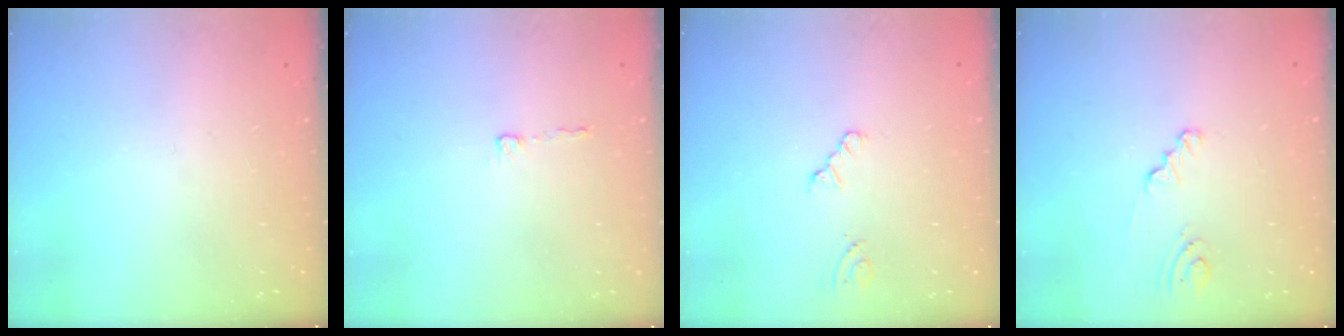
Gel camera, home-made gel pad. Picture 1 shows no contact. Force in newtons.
{"total": 2.3, "press": 2.3, "slide": 0.2}
{"total": 1.3, "press": 1.2, "slide": 0.2}
{"total": 2.2, "press": 2.2, "slide": 0.3}